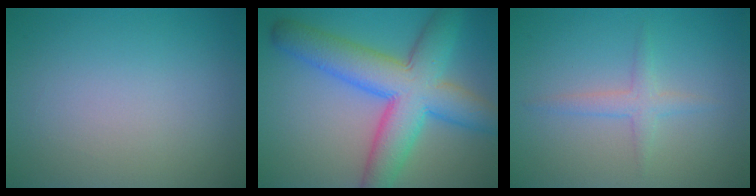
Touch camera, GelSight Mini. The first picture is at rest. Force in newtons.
{"total": 9.6, "press": 9.6, "slide": 0.2}
{"total": 1.7, "press": 1.7, "slide": 0.0}